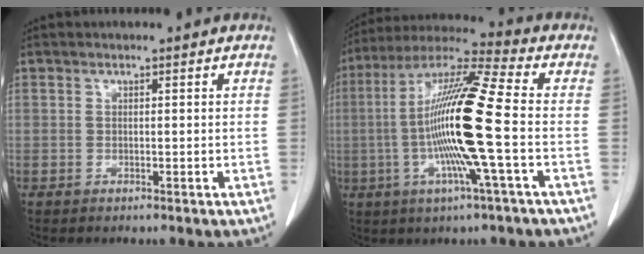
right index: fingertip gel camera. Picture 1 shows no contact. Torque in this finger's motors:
{"motor_torque": [2.14, 0.00, 1.05, 0.21]}